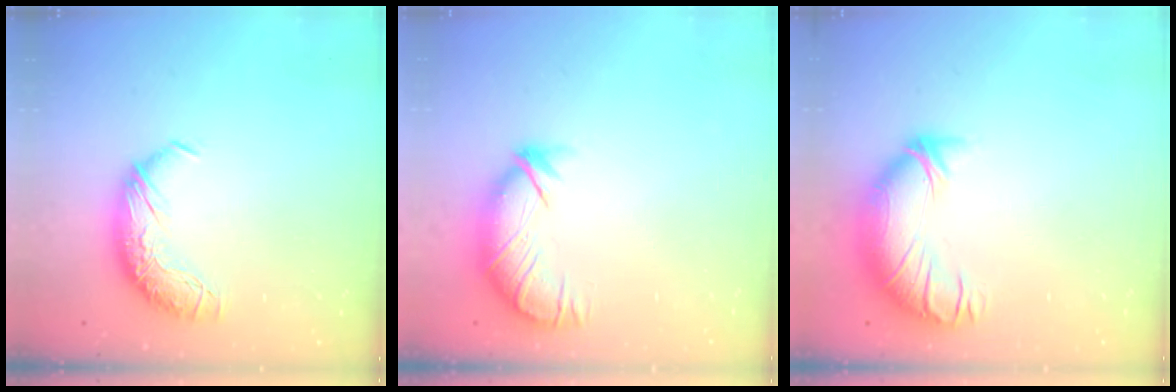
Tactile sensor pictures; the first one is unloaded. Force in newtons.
{"total": 3.8, "press": 3.2, "slide": 2.0}
{"total": 3.2, "press": 0.5, "slide": 3.2}